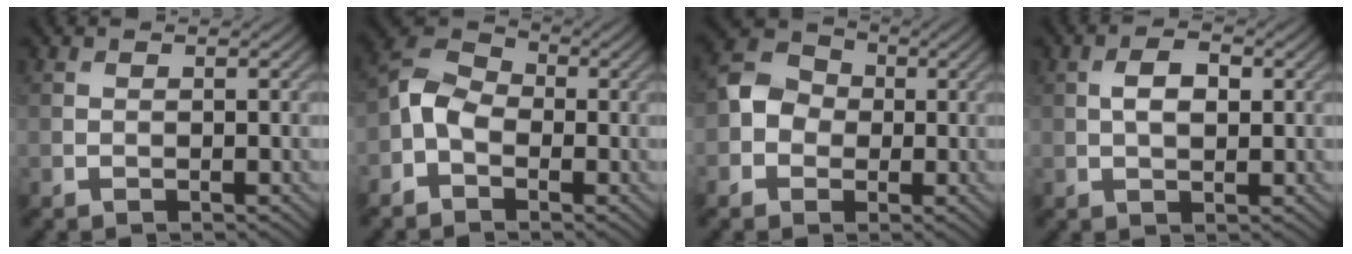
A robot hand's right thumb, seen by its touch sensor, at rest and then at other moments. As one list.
[{"total": 5.2, "force": [-1.7, 3.6, 3.4], "torque": [-0.078, 0.011, -0.049]}, {"total": 5.1, "force": [-0.6, 4.5, 2.4], "torque": [-0.052, 0.012, -0.022]}, {"total": 3.5, "force": [0.6, 1.9, 2.9], "torque": [-0.059, 0.002, 0.009]}]